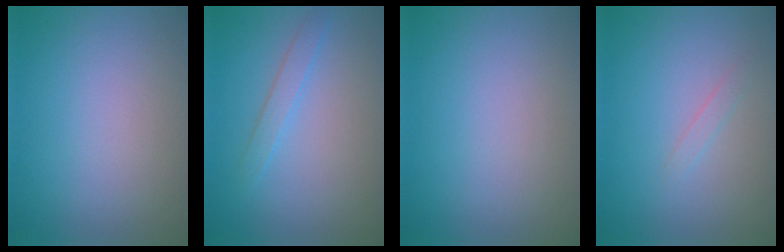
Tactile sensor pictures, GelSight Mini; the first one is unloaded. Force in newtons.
{"total": 1.5, "press": 1.5, "slide": 0.1}
{"total": 0.0}
{"total": 0.8, "press": 0.8, "slide": 0.0}